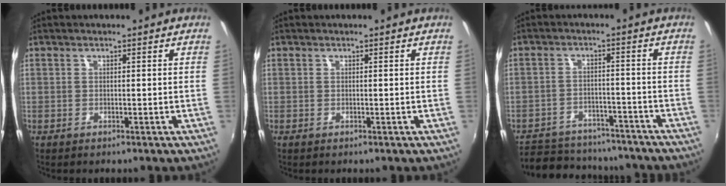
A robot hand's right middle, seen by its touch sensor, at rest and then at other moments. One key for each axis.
{"total": 0.0}
{"total": 20.2, "fx": -16.9, "fy": 8.1, "fz": 7.6, "tx": -0.171, "ty": 0.004, "tz": -0.224}